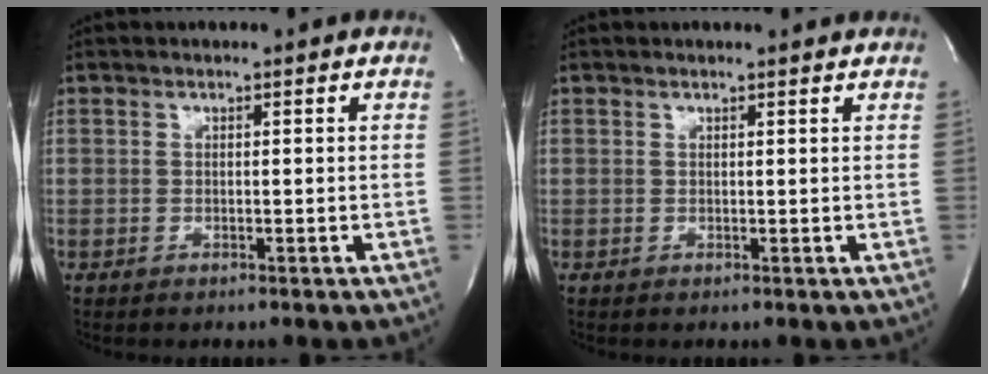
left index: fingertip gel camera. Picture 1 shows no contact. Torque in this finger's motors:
{"motor_torque": [0.62, -0.89, 0.12, 0.01]}